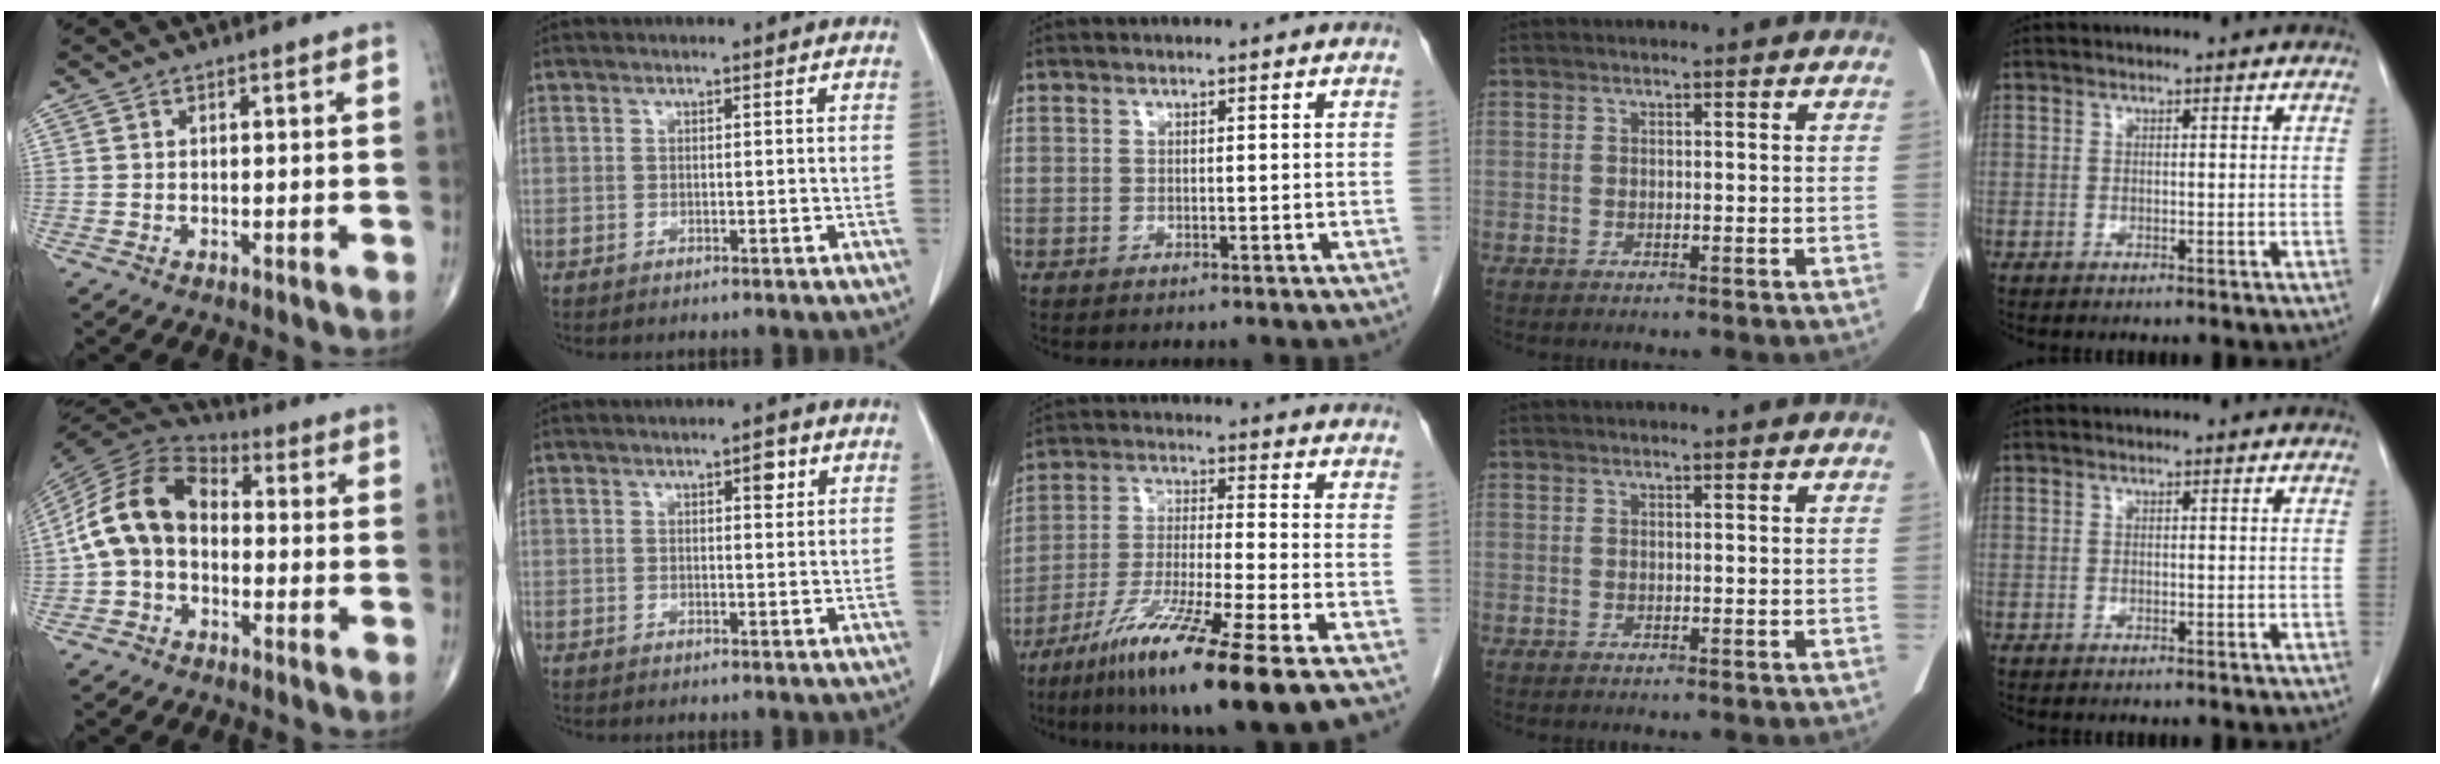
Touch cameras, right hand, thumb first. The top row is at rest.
{"thumb": {"total": 13.8, "force": [-1.2, 9.7, 9.6], "torque": [-0.173, 0.037, -0.037]}, "index": {"total": 2.0, "force": [1.0, 0.7, 1.6], "torque": [-0.021, -0.001, 0.012]}, "middle": {"total": 15.9, "force": [-10.0, -0.9, 12.3], "torque": [-0.231, -0.055, -0.180]}}